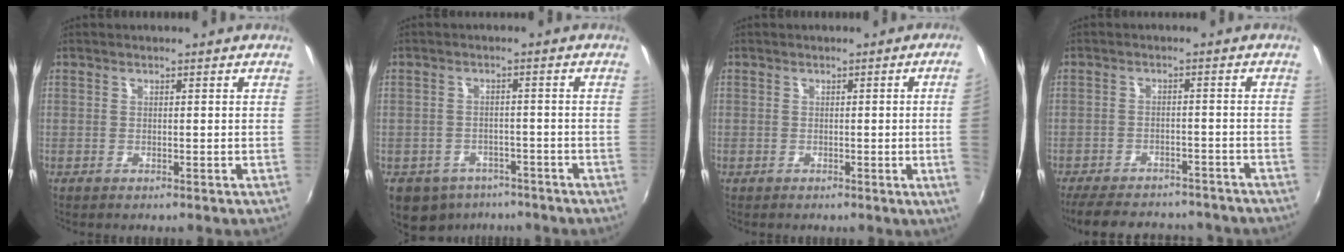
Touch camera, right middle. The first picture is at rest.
{"total": 10.1, "force": [-6.8, 6.8, 3.2], "torque": [-0.090, 0.001, -0.089]}
{"total": 5.3, "force": [0.3, -2.1, 4.8], "torque": [-0.070, -0.006, 0.007]}
{"total": 18.0, "force": [-15.2, 6.1, 7.5], "torque": [-0.157, -0.011, -0.200]}